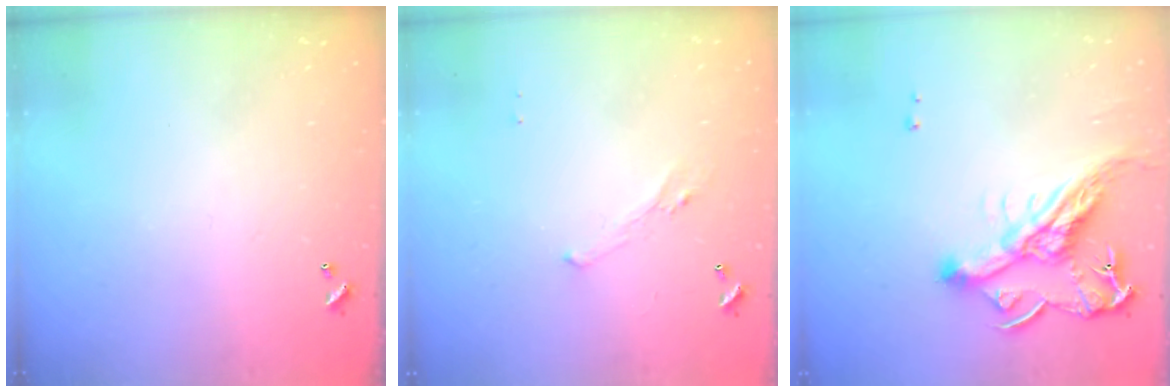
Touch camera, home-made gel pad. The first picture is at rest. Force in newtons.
{"total": 0.8, "press": 0.4, "slide": 0.7}
{"total": 12.8, "press": 12.8, "slide": 1.1}